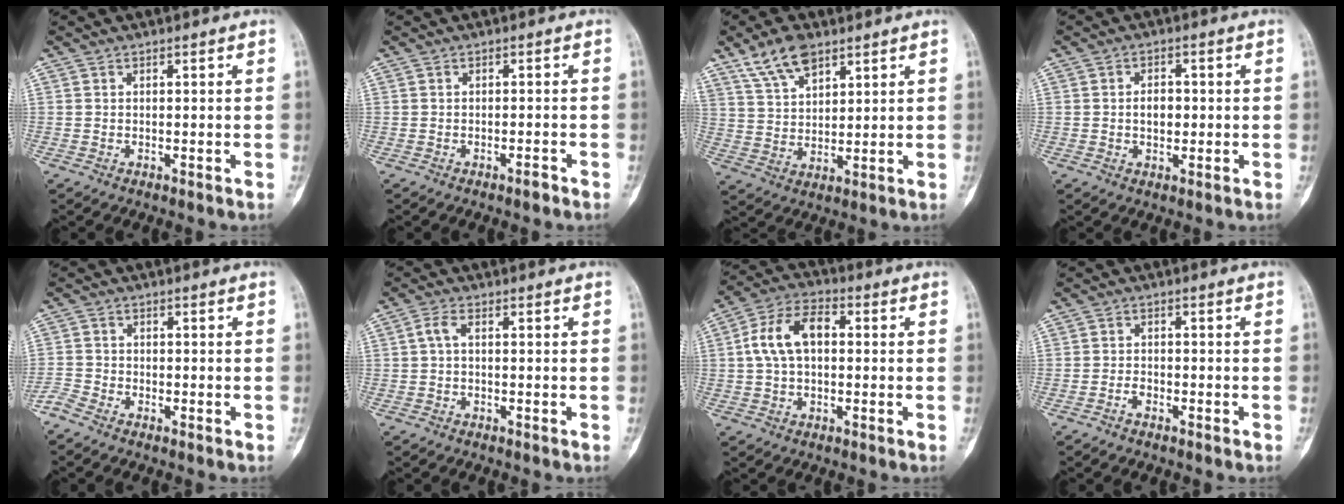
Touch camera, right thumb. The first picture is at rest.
{"total": 1.4, "force": [-1.1, 0.2, 0.9], "torque": [-0.018, 0.004, -0.017]}
{"total": 8.6, "force": [5.8, 4.1, 4.8], "torque": [-0.076, -0.020, 0.116]}
{"total": 3.7, "force": [-0.2, 2.4, 2.8], "torque": [-0.034, 0.006, -0.006]}
{"total": 2.9, "force": [-2.6, 0.8, 0.9], "torque": [-0.029, -0.001, -0.060]}
{"total": 2.0, "force": [0.0, 0.8, 1.9], "torque": [-0.041, 0.005, -0.002]}
{"total": 9.8, "force": [0.8, 5.8, 7.8], "torque": [-0.151, 0.028, 0.009]}
{"total": 1.6, "force": [-1.2, 0.7, 0.8], "torque": [-0.017, 0.008, -0.023]}